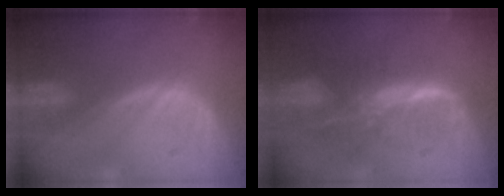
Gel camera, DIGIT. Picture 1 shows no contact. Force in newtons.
{"total": 7.9, "press": 6.8, "slide": 3.9}